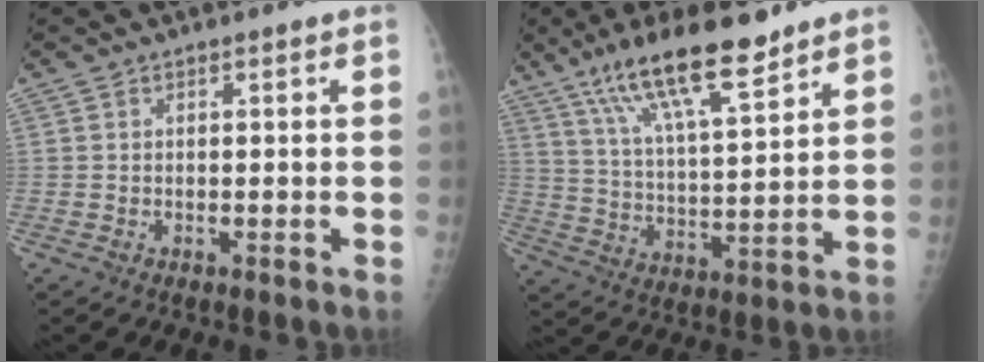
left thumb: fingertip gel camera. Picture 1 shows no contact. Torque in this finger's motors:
{"motor_torque": [1.04, -0.52, 1.15, -1.28, 0.20]}